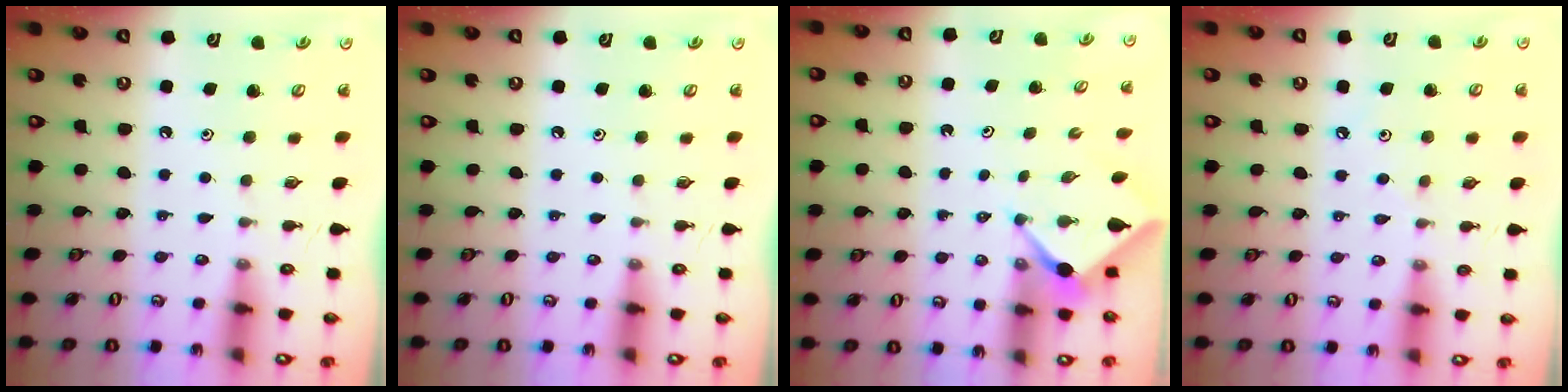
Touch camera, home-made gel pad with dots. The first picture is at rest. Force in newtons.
{"total": 0.0}
{"total": 2.5, "press": 2.5, "slide": 0.3}
{"total": 4.0, "press": 4.0, "slide": 0.6}